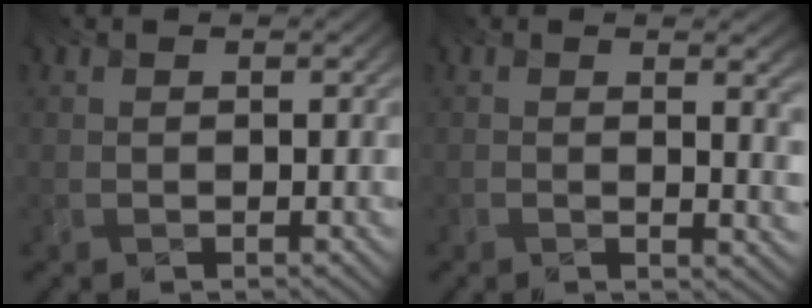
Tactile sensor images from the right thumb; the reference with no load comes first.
{"total": 5.7, "force": [2.4, 1.9, 4.8], "torque": [-0.047, 0.020, 0.014]}